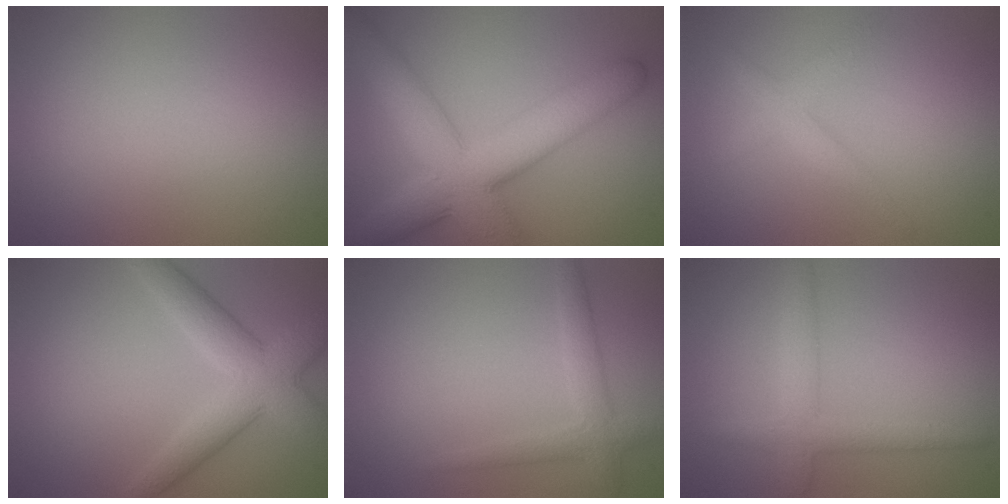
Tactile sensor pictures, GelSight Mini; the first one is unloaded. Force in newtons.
{"total": 9.5, "press": 9.5, "slide": 0.2}
{"total": 2.1, "press": 2.1, "slide": 0.1}
{"total": 5.6, "press": 5.6, "slide": 0.1}
{"total": 2.3, "press": 2.3, "slide": 0.0}
{"total": 3.2, "press": 3.2, "slide": 0.1}